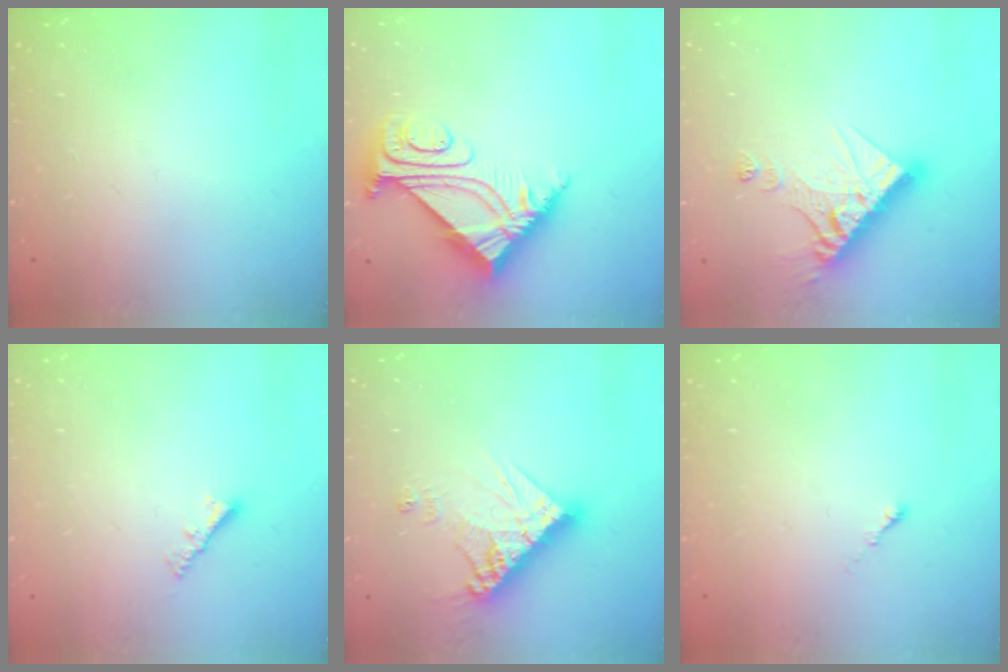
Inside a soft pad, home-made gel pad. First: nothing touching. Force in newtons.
{"total": 8.0, "press": 8.0, "slide": 1.0}
{"total": 13.2, "press": 13.1, "slide": 1.2}
{"total": 3.0, "press": 3.0, "slide": 0.1}
{"total": 13.1, "press": 13.0, "slide": 1.2}
{"total": 0.0}